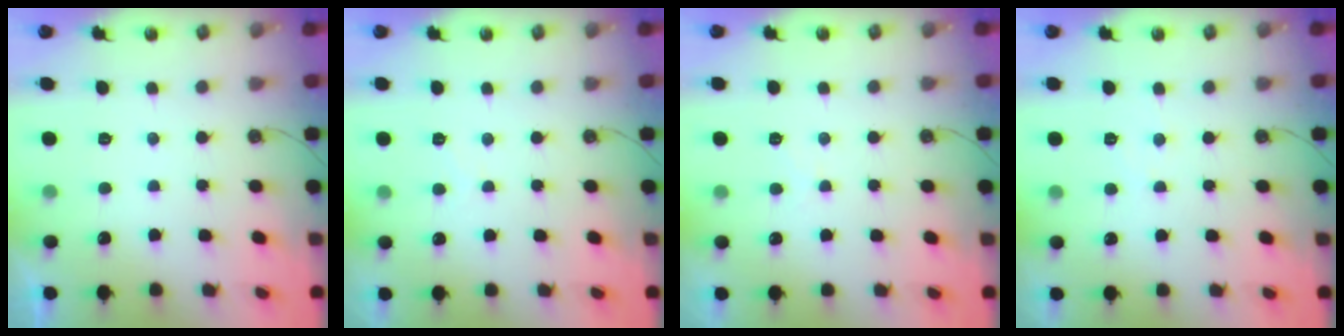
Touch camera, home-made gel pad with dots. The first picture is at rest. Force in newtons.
{"total": 4.0, "press": 4.0, "slide": 0.6}
{"total": 3.8, "press": 3.8, "slide": 0.5}
{"total": 3.7, "press": 3.6, "slide": 0.5}